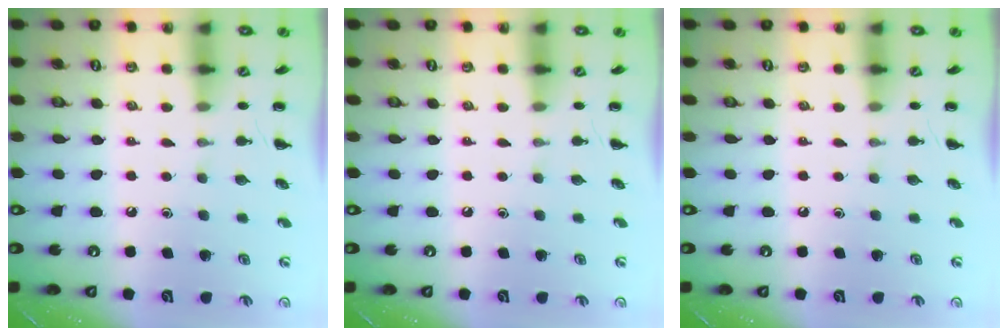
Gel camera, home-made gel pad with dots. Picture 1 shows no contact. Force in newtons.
{"total": 0.0}
{"total": 0.0}